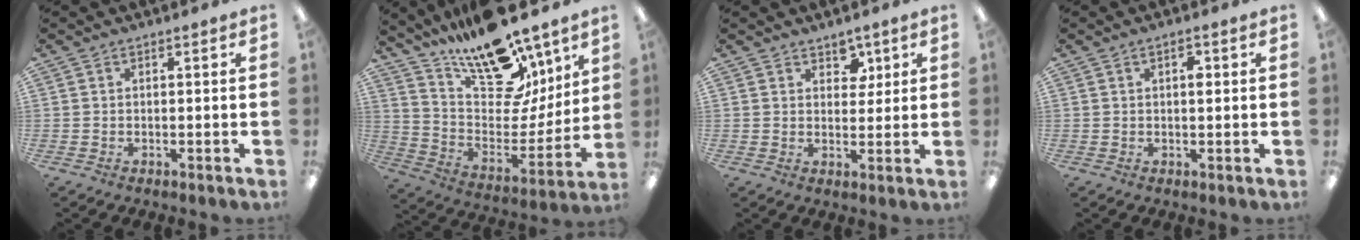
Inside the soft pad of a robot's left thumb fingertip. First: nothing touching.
{"total": 21.2, "force": [16.2, 8.7, 10.6], "torque": [-0.176, -0.122, 0.286]}
{"total": 4.3, "force": [2.9, 2.9, 1.2], "torque": [-0.002, -0.011, 0.048]}
{"total": 2.2, "force": [0.8, 1.0, 1.8], "torque": [-0.022, 0.000, 0.009]}